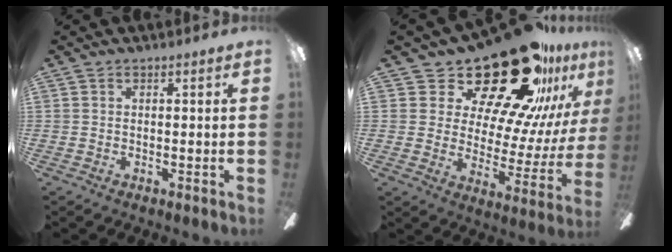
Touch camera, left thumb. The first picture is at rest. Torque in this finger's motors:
{"motor_torque": [0.10, 1.23, 1.32, -1.45, 0.06]}